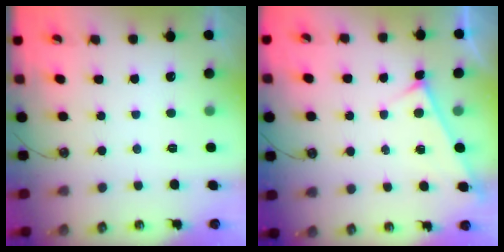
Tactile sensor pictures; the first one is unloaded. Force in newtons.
{"total": 5.8, "press": 5.8, "slide": 0.2}